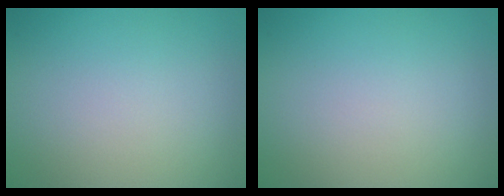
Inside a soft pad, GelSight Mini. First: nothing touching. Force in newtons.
{"total": 0.0}